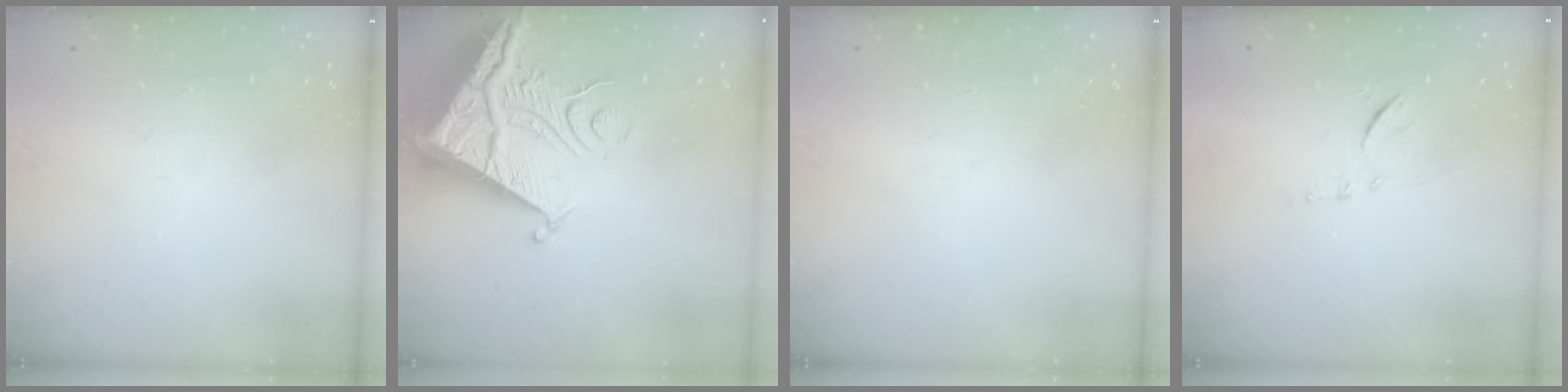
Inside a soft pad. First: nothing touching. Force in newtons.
{"total": 12.7, "press": 12.6, "slide": 1.2}
{"total": 0.0}
{"total": 8.2, "press": 8.2, "slide": 0.6}